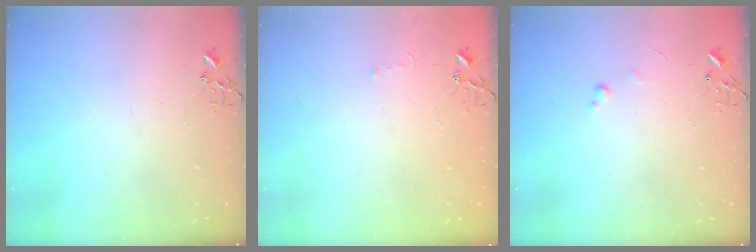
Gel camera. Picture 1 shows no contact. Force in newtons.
{"total": 3.1, "press": 3.1, "slide": 0.5}
{"total": 3.3, "press": 3.3, "slide": 0.5}